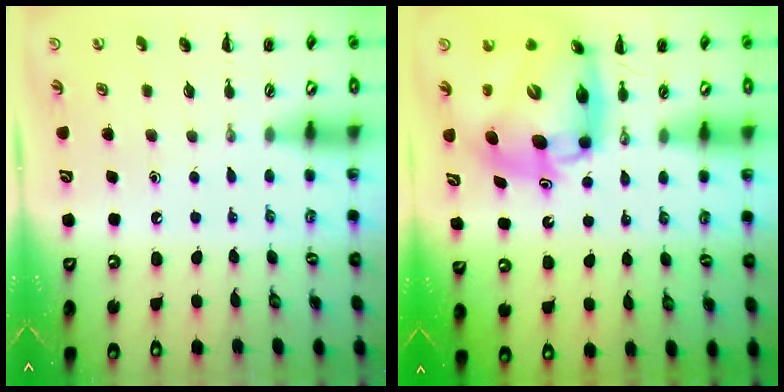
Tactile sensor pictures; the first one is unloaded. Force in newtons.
{"total": 12.3, "press": 12.0, "slide": 2.6}